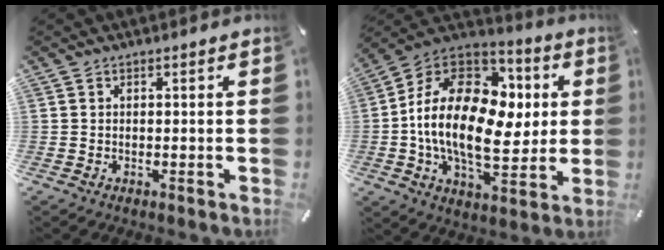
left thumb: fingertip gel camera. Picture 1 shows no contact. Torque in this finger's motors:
{"motor_torque": [2.24, 2.77, 2.77, 0.00, 0.43]}